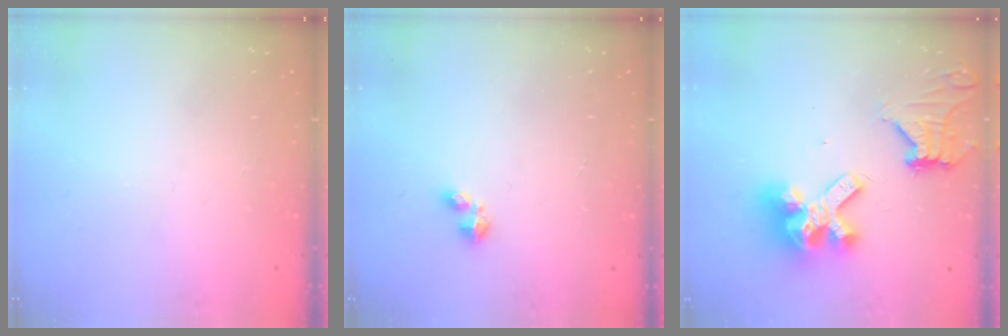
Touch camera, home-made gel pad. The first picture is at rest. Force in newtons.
{"total": 2.9, "press": 2.9, "slide": 0.5}
{"total": 14.2, "press": 14.2, "slide": 1.1}